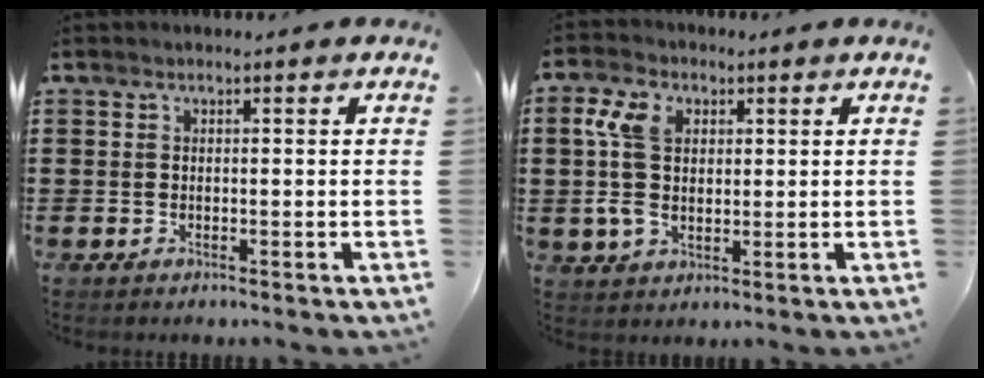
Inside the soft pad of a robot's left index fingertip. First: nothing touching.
{"total": 7.6, "force": [1.6, 5.3, 5.2], "torque": [-0.134, 0.013, 0.024]}